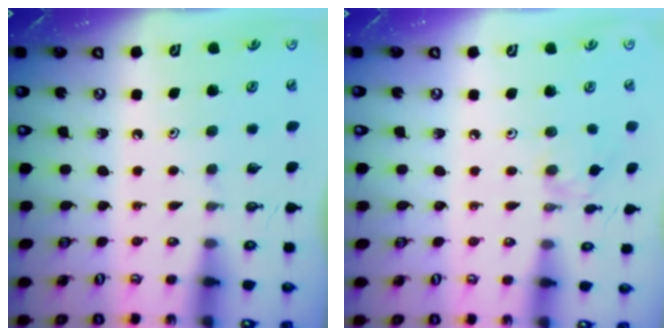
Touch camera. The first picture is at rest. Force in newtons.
{"total": 2.4, "press": 2.4, "slide": 0.5}